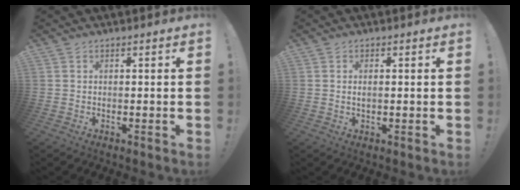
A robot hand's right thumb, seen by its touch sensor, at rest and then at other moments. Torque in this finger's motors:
{"motor_torque": [-0.44, -0.15, -0.05, 0.18, 0.11]}